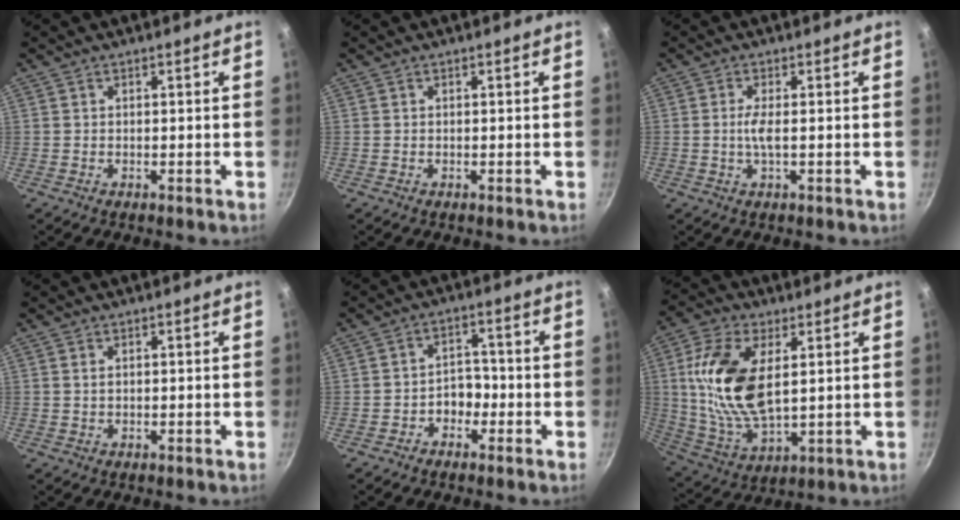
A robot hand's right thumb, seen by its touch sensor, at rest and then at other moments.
{"total": 0.0}
{"total": 2.8, "force": [-0.1, 0.4, 2.7], "torque": [-0.068, 0.000, -0.003]}
{"total": 1.1, "force": [0.4, 0.7, 0.8], "torque": [-0.013, 0.002, 0.007]}
{"total": 4.5, "force": [-1.9, 3.4, 2.3], "torque": [-0.002, 0.026, -0.034]}
{"total": 17.1, "force": [3.4, 8.9, 14.2], "torque": [-0.275, -0.010, 0.072]}